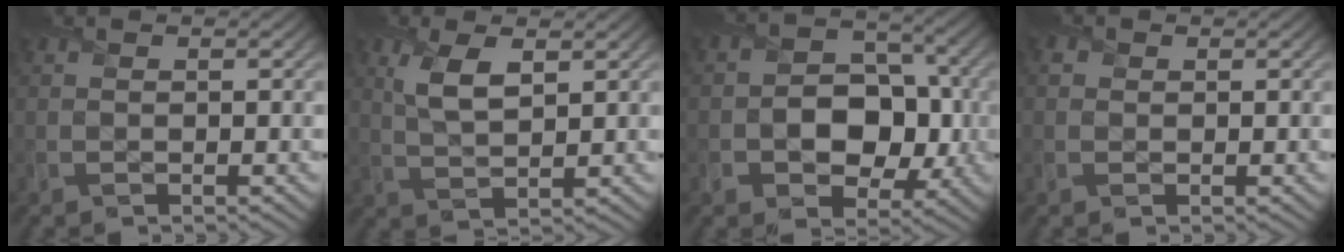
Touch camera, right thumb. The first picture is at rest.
{"total": 4.7, "force": [2.0, 2.1, 3.7], "torque": [-0.088, 0.002, 0.039]}
{"total": 8.6, "force": [-1.4, 6.4, 5.6], "torque": [-0.076, -0.001, -0.038]}
{"total": 1.2, "force": [0.2, 1.1, 0.2], "torque": [0.000, -0.003, -0.002]}